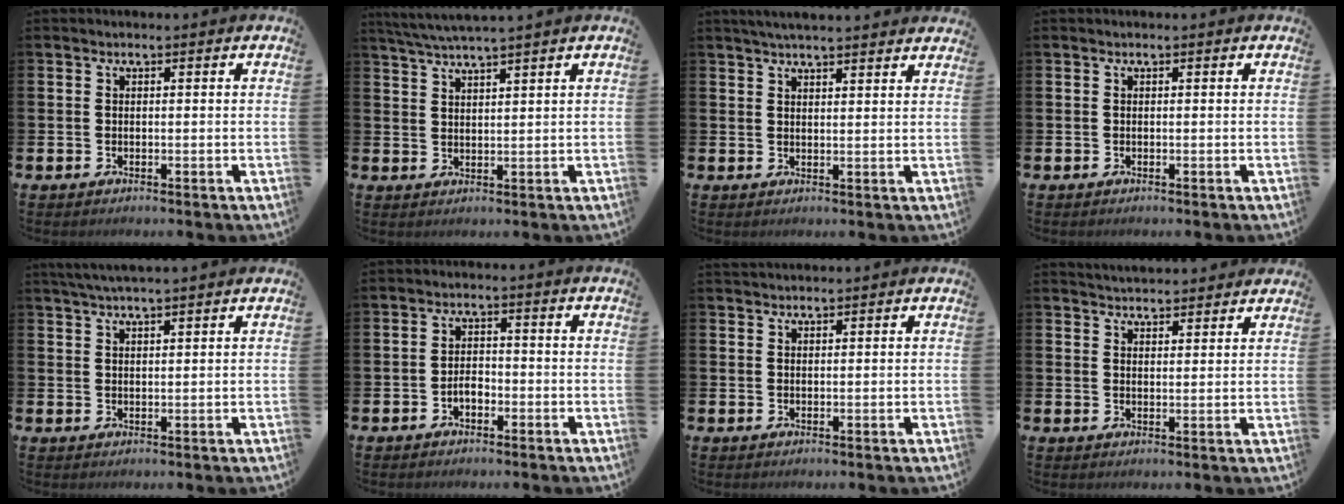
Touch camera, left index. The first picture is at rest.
{"total": 3.7, "force": [3.5, -0.6, 1.0], "torque": [-0.035, -0.009, 0.065]}
{"total": 3.5, "force": [3.4, -0.1, 0.7], "torque": [-0.017, -0.009, 0.062]}
{"total": 0.0}
{"total": 2.9, "force": [2.7, -0.2, 0.9], "torque": [-0.028, -0.001, 0.051]}
{"total": 2.2, "force": [-1.0, 1.3, 1.4], "torque": [-0.025, 0.003, -0.022]}
{"total": 1.2, "force": [1.2, 0.1, 0.0], "torque": [0.002, 0.001, 0.022]}
{"total": 3.7, "force": [3.7, 0.4, -0.1], "torque": [-0.003, -0.019, 0.067]}